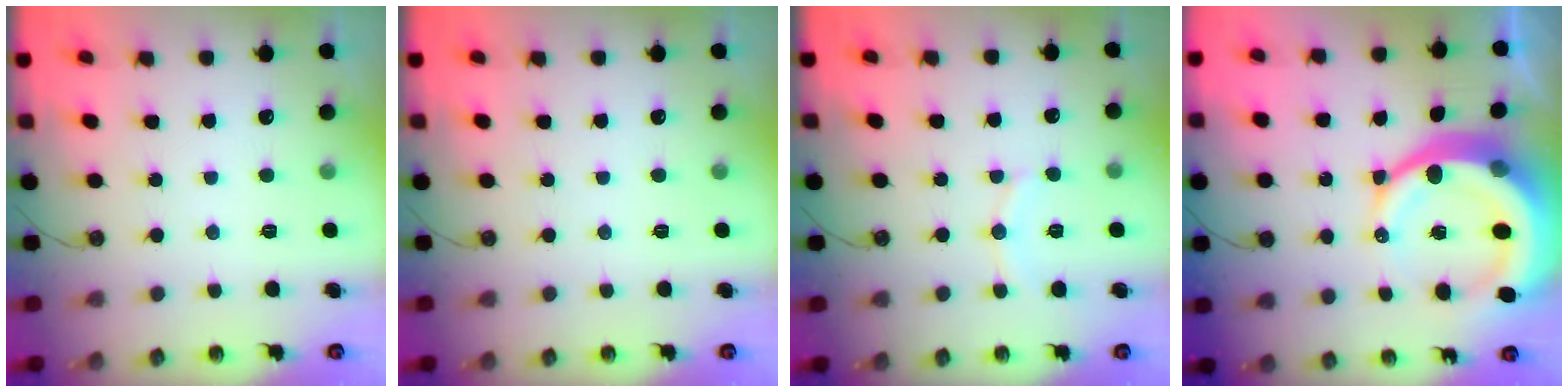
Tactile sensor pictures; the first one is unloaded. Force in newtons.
{"total": 0.0}
{"total": 6.3, "press": 6.3, "slide": 0.7}
{"total": 18.7, "press": 18.6, "slide": 1.9}